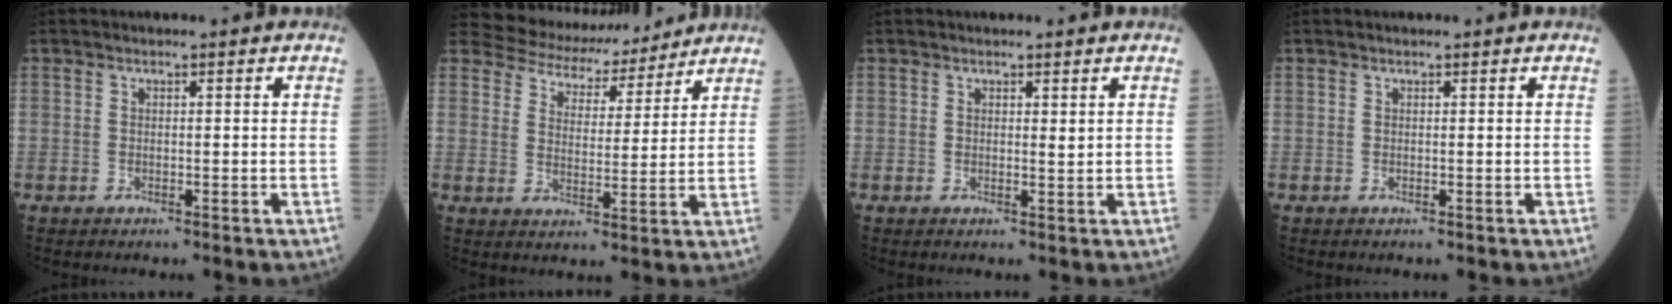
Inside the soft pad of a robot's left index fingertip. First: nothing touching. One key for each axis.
{"total": 10.7, "fx": 10.0, "fy": 3.5, "fz": 1.2, "tx": -0.020, "ty": 0.017, "tz": 0.144}
{"total": 0.7, "fx": 0.4, "fy": 0.1, "fz": 0.5, "tx": -0.006, "ty": -0.003, "tz": 0.004}
{"total": 0.0}